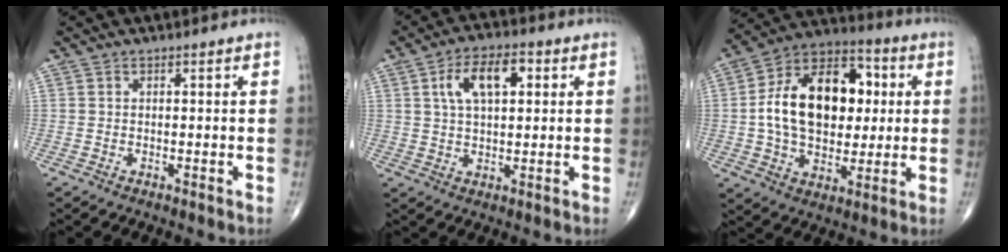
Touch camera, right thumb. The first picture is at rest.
{"total": 9.4, "force": [2.8, 4.6, 7.7], "torque": [-0.125, 0.010, 0.045]}
{"total": 21.4, "force": [2.3, 13.9, 16.1], "torque": [-0.237, 0.020, 0.037]}